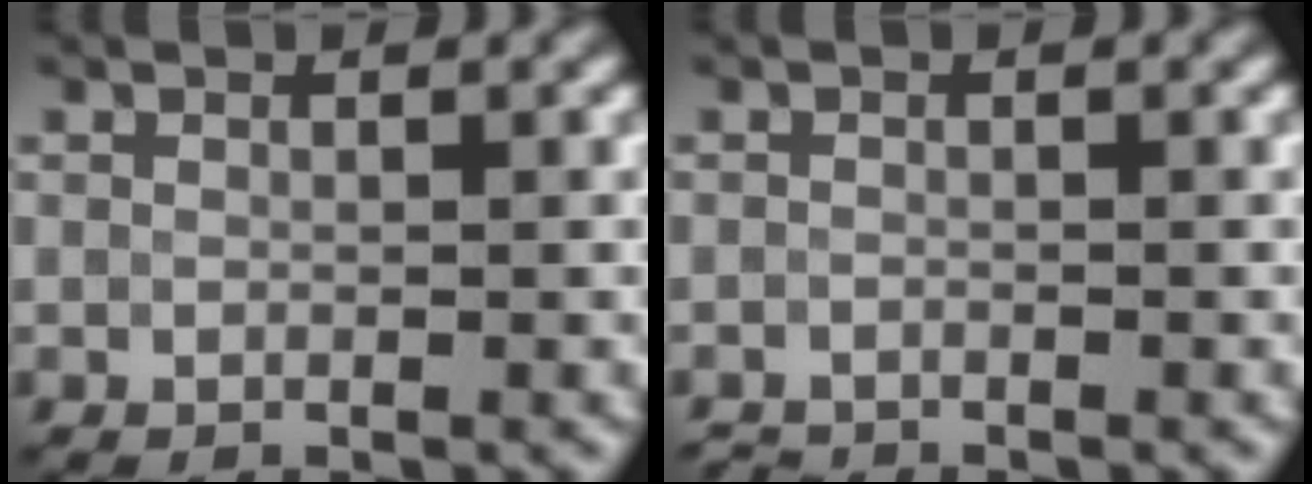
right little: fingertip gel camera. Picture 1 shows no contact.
{"total": 1.0, "force": [-1.0, 0.1, 0.0], "torque": [0.004, -0.006, -0.021]}